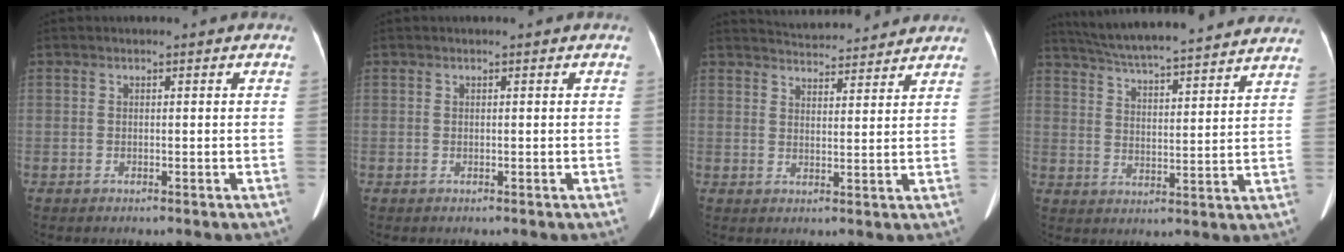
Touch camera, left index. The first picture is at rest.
{"total": 0.0}
{"total": 10.2, "force": [9.9, 1.2, 2.2], "torque": [-0.038, 0.016, 0.134]}
{"total": 24.5, "force": [22.1, 2.0, 10.2], "torque": [-0.170, 0.007, 0.303]}